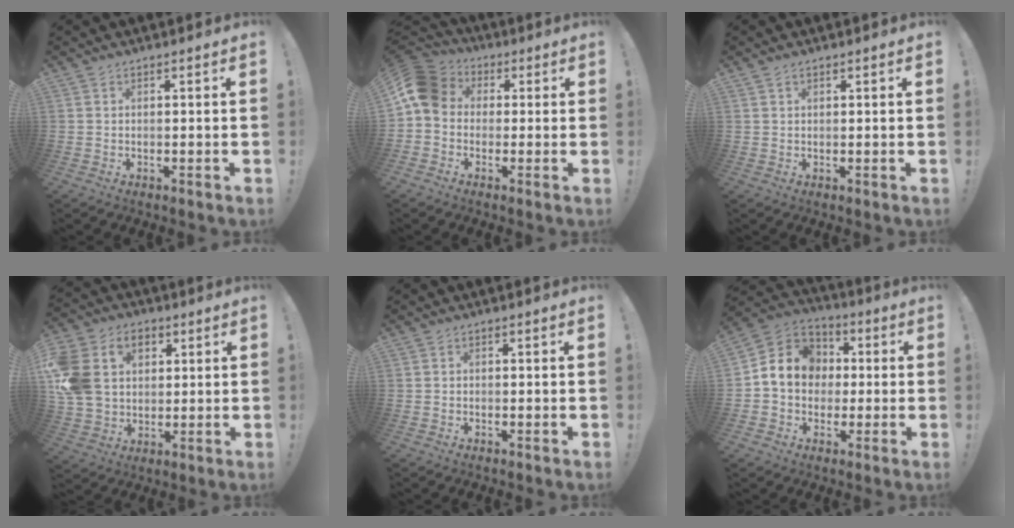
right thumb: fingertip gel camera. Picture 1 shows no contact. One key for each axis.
{"total": 11.1, "fx": 0.9, "fy": 8.9, "fz": 6.5, "tx": -0.120, "ty": 0.012, "tz": 0.023}
{"total": 0.8, "fx": 0.6, "fy": 0.3, "fz": 0.4, "tx": 0.000, "ty": -0.004, "tz": 0.010}
{"total": 16.8, "fx": 4.1, "fy": 13.2, "fz": 9.5, "tx": -0.176, "ty": -0.009, "tz": 0.080}
{"total": 0.8, "fx": -0.5, "fy": 0.5, "fz": 0.1, "tx": -0.009, "ty": 0.005, "tz": -0.008}
{"total": 12.0, "fx": 0.4, "fy": 10.7, "fz": 5.4, "tx": -0.077, "ty": 0.016, "tz": 0.019}